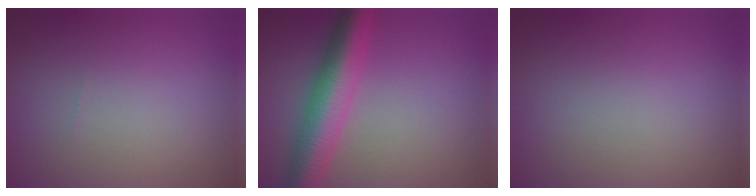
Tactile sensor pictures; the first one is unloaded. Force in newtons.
{"total": 7.2, "press": 7.2, "slide": 0.2}
{"total": 0.0}